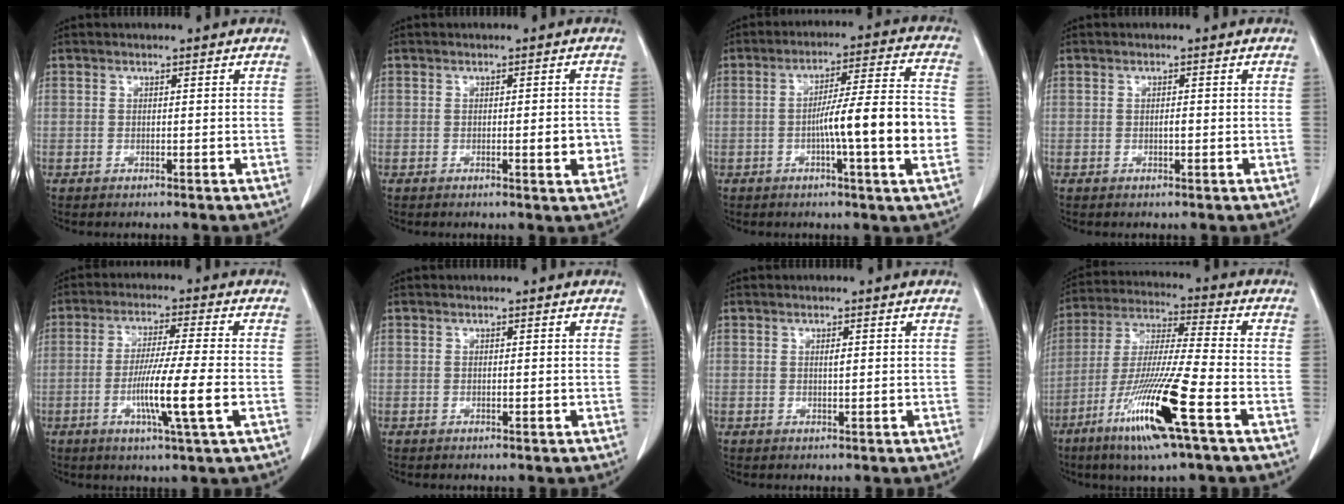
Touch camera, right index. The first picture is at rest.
{"total": 2.8, "force": [-0.6, 0.6, 2.7], "torque": [-0.034, -0.002, -0.008]}
{"total": 13.0, "force": [-2.6, -0.3, 12.7], "torque": [-0.198, 0.008, -0.045]}
{"total": 0.7, "force": [-0.1, 0.2, 0.7], "torque": [-0.013, 0.000, -0.002]}
{"total": 9.5, "force": [-2.6, -0.8, 9.0], "torque": [-0.167, -0.016, -0.052]}
{"total": 0.0}
{"total": 0.7, "force": [0.2, 0.1, 0.7], "torque": [-0.014, -0.001, 0.003]}
{"total": 16.0, "force": [-7.4, -0.1, 14.2], "torque": [-0.291, -0.029, -0.140]}